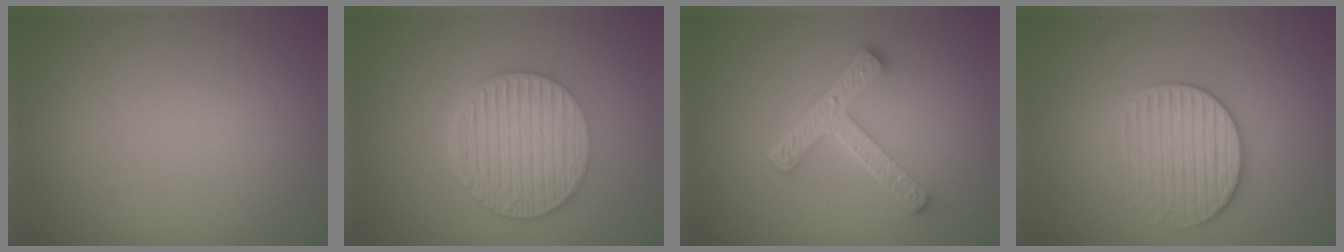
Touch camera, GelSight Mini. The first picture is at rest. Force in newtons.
{"total": 6.6, "press": 4.7, "slide": 4.6}
{"total": 4.8, "press": 3.7, "slide": 3.2}
{"total": 3.3, "press": 3.1, "slide": 1.2}